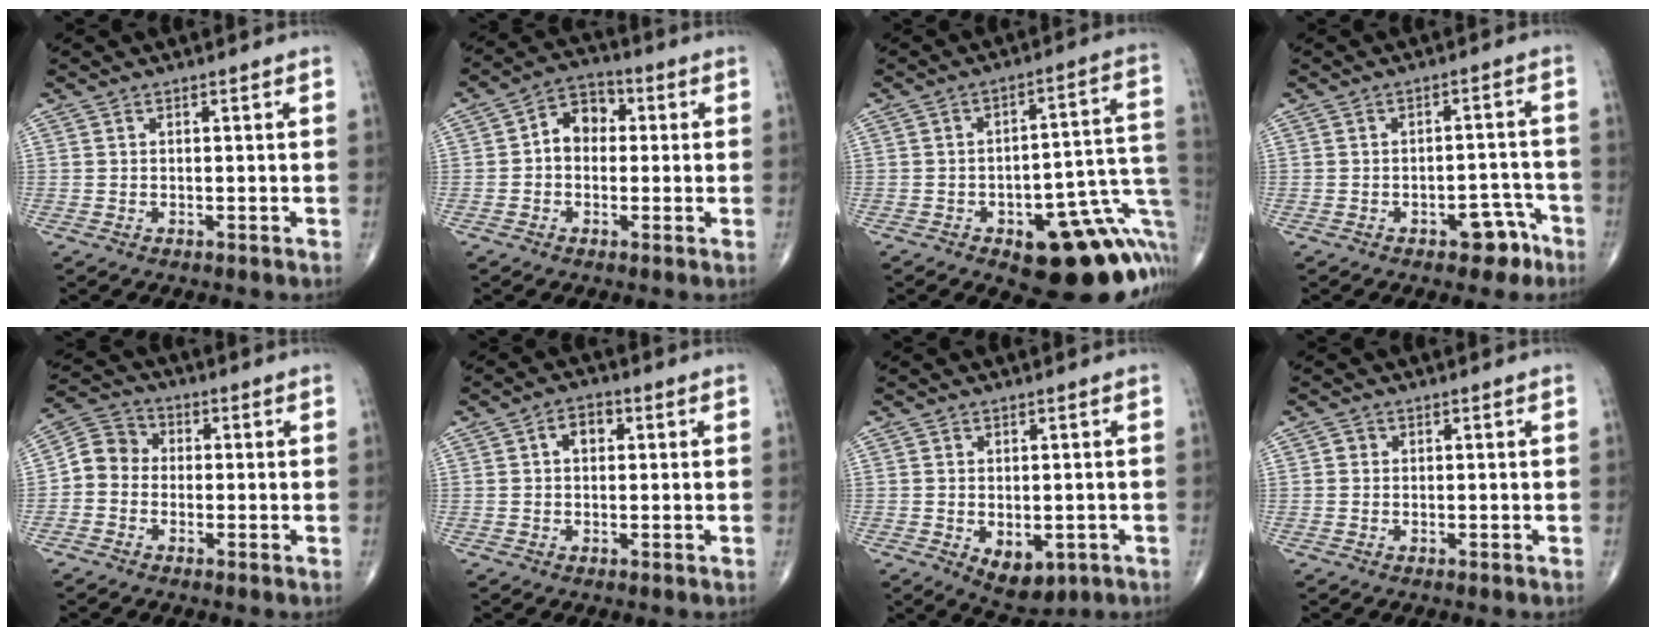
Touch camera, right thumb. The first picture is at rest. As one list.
[{"total": 7.0, "force": [0.4, 5.4, 4.4], "torque": [-0.047, 0.024, -0.007]}, {"total": 20.9, "force": [-7.1, 9.0, 17.5], "torque": [-0.143, 0.054, -0.073]}, {"total": 5.8, "force": [-3.5, 3.1, 3.4], "torque": [-0.021, 0.038, -0.040]}, {"total": 5.1, "force": [-1.1, 4.4, 2.3], "torque": [-0.027, 0.018, -0.041]}, {"total": 3.6, "force": [0.8, 2.5, 2.5], "torque": [-0.031, 0.011, 0.007]}, {"total": 6.5, "force": [-1.9, 3.9, 4.9], "torque": [-0.057, -0.003, -0.012]}, {"total": 1.0, "force": [0.1, 0.9, 0.2], "torque": [0.002, 0.002, 0.000]}]